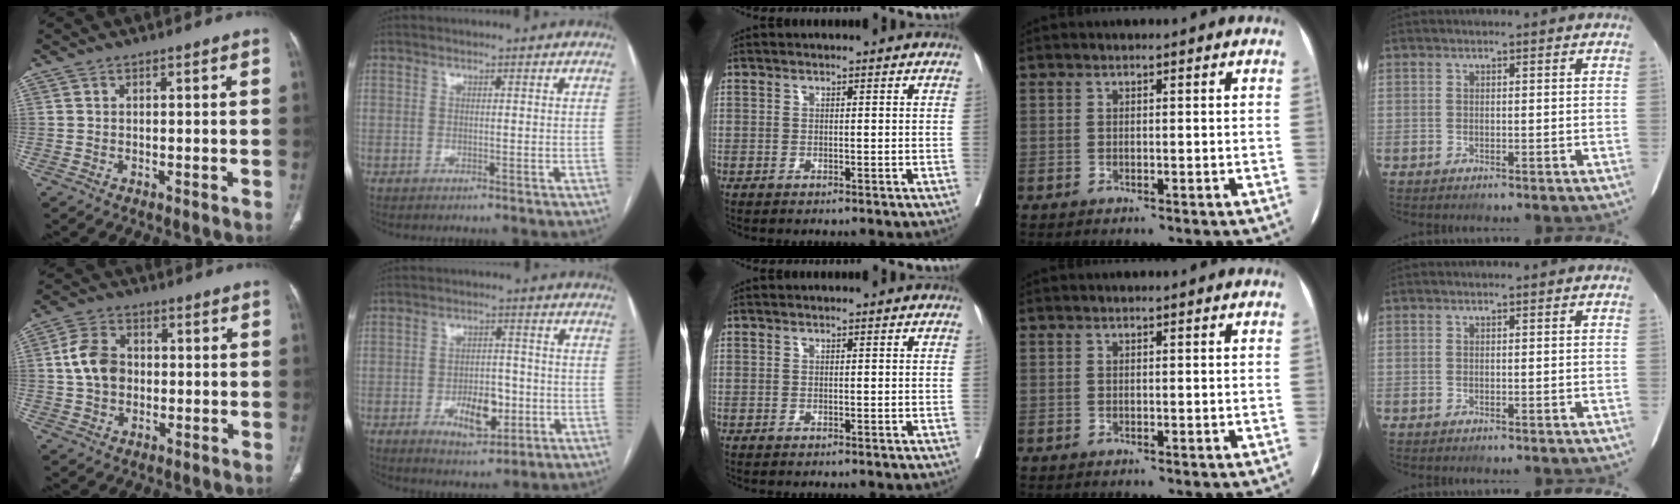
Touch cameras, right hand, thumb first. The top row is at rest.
{"thumb": {"total": 7.8, "force": [0.2, 6.0, 5.0], "torque": [-0.082, 0.013, -0.002]}, "index": {"total": 7.3, "force": [-2.4, 3.6, 5.9], "torque": [-0.094, 0.003, -0.030]}}